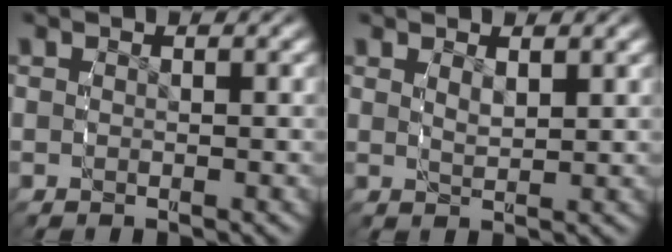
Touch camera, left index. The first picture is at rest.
{"total": 1.3, "force": [1.0, -0.3, 0.8], "torque": [-0.011, -0.013, 0.028]}